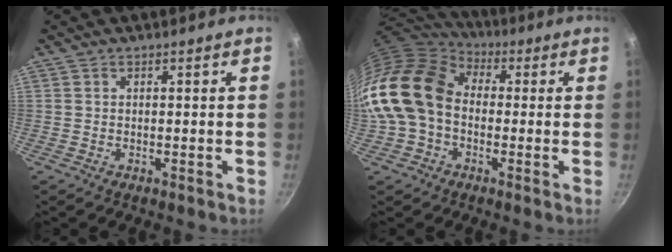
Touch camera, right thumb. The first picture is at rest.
{"total": 18.4, "force": [-0.1, 13.8, 12.1], "torque": [-0.228, 0.042, -0.014]}